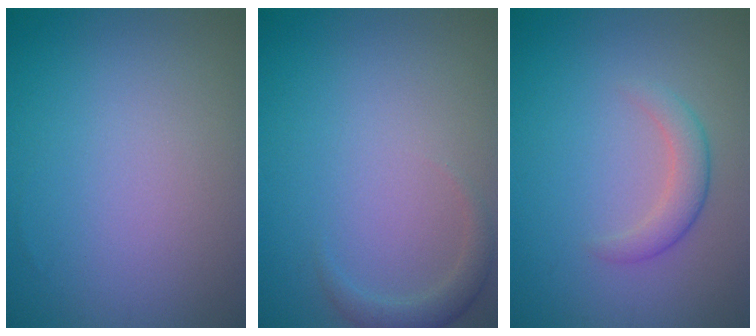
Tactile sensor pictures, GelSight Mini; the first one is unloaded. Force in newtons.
{"total": 1.6, "press": 1.6, "slide": 0.2}
{"total": 2.3, "press": 2.3, "slide": 0.1}